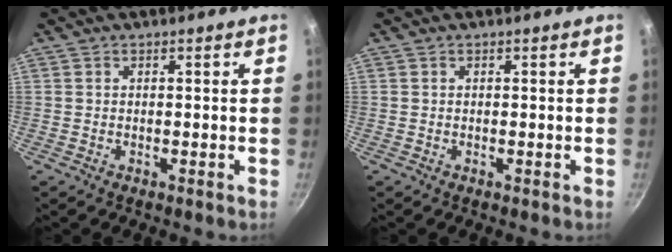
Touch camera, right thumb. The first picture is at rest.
{"total": 0.0}